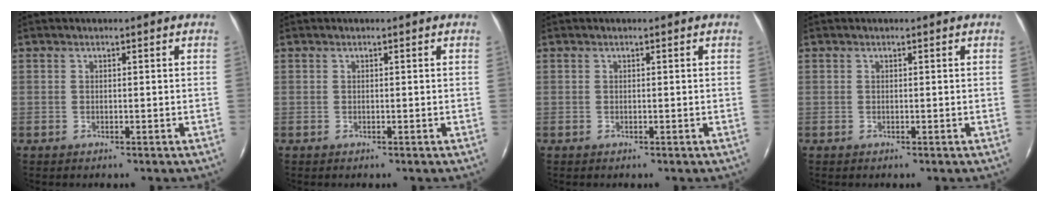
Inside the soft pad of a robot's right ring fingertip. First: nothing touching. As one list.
[{"total": 0.0}, {"total": 0.0}, {"total": 0.0}]